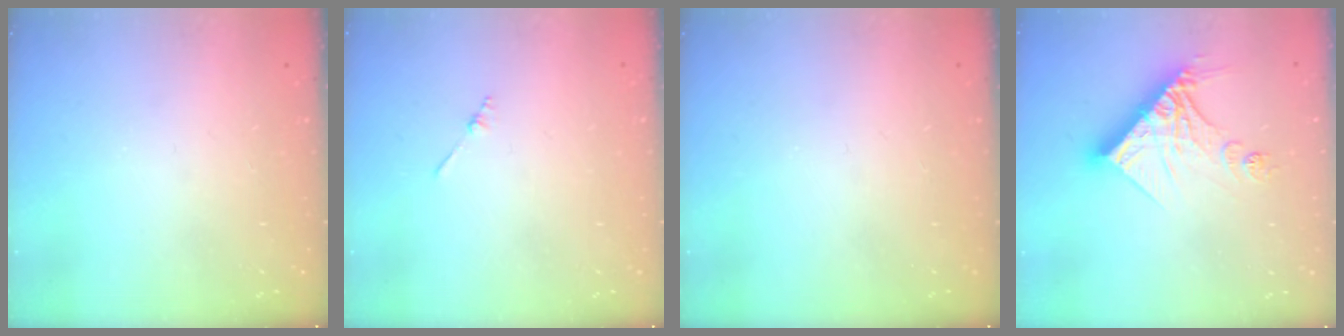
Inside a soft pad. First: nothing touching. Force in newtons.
{"total": 1.3, "press": 1.3, "slide": 0.3}
{"total": 0.0}
{"total": 14.3, "press": 14.2, "slide": 1.4}